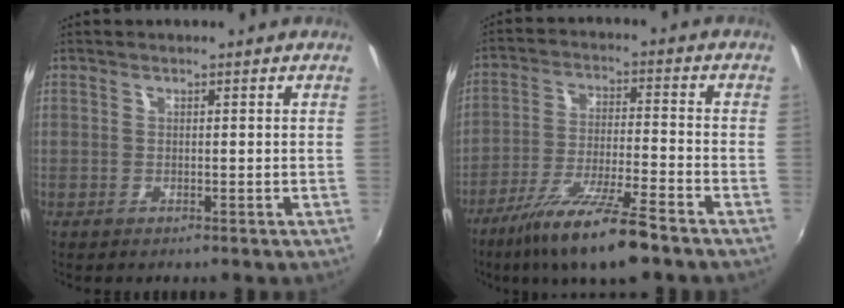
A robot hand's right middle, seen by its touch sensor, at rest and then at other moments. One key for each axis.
{"total": 13.8, "fx": -10.1, "fy": 1.2, "fz": 9.3, "tx": -0.188, "ty": -0.026, "tz": -0.177}